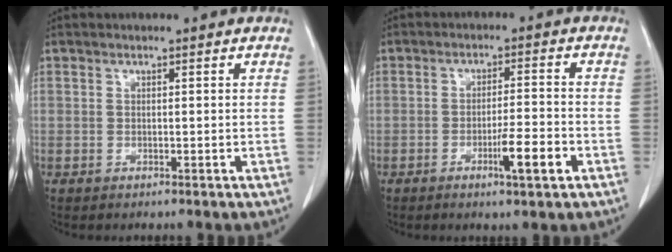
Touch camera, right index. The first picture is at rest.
{"total": 5.8, "force": [-2.6, 0.3, 5.2], "torque": [-0.082, -0.005, -0.042]}